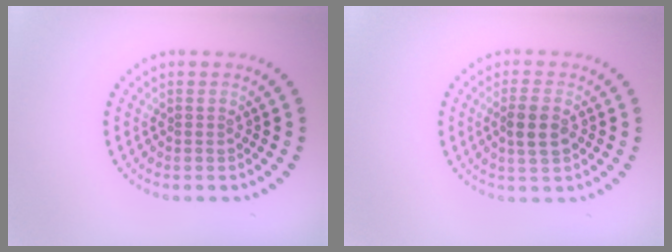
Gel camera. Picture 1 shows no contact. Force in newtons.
{"total": 2.9, "press": 2.8, "slide": 0.9}